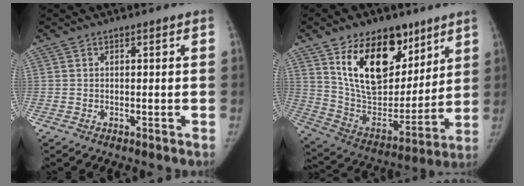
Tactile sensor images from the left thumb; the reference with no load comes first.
{"total": 22.9, "force": [12.2, 13.7, 13.8], "torque": [-0.176, -0.057, 0.223]}